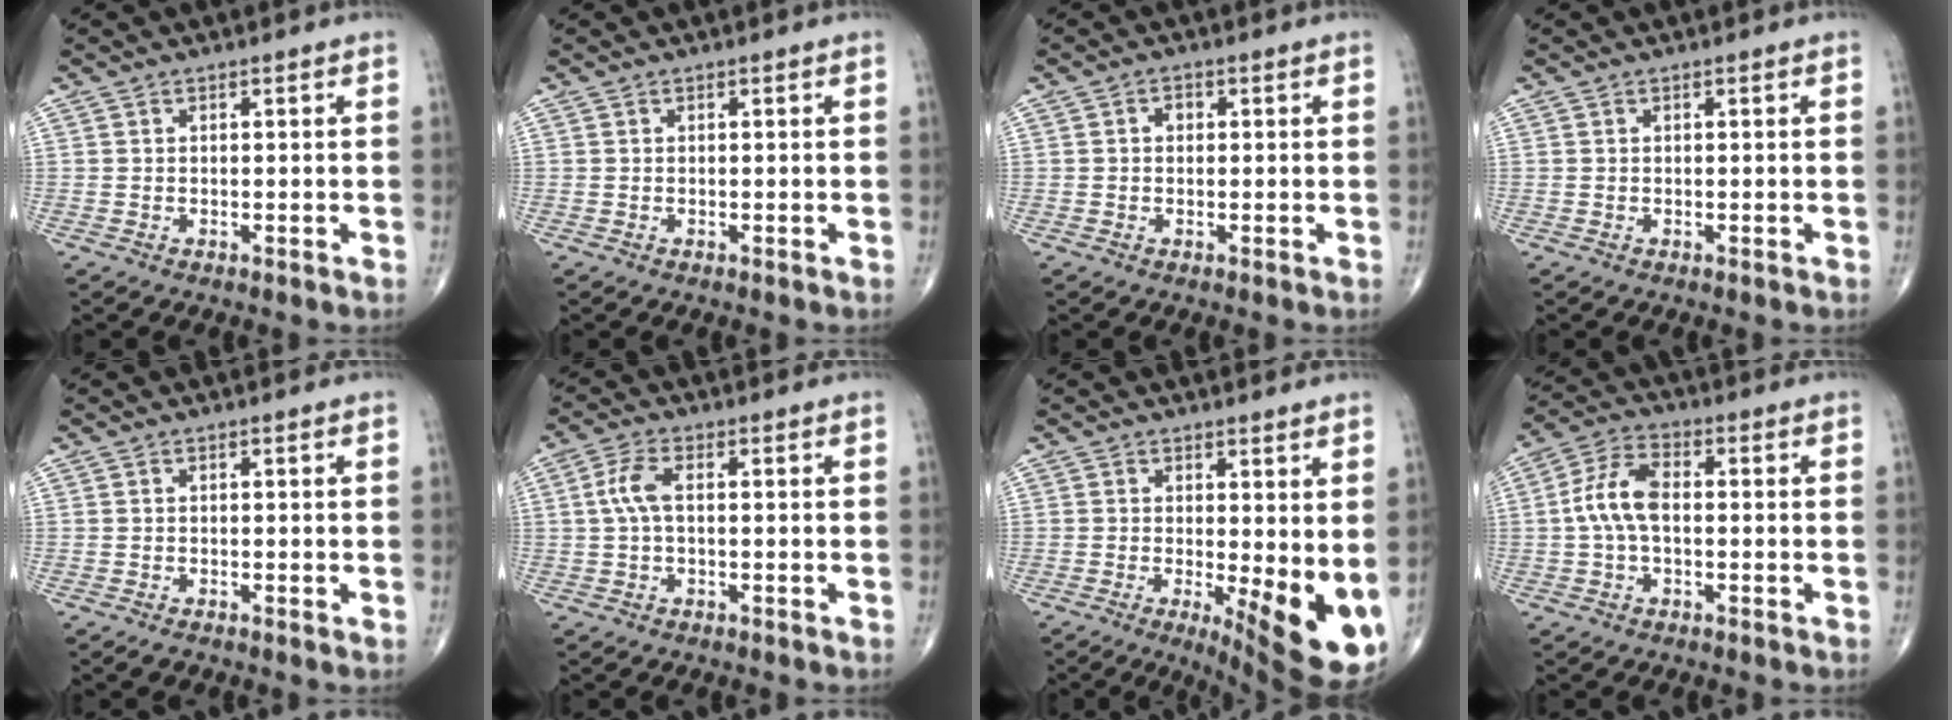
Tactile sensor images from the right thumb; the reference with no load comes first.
{"total": 0.0}
{"total": 1.6, "force": [0.2, 1.3, 1.0], "torque": [-0.009, 0.006, -0.001]}
{"total": 0.0}
{"total": 1.0, "force": [-0.6, 0.4, 0.8], "torque": [-0.018, -0.005, -0.013]}
{"total": 4.4, "force": [0.3, 1.9, 4.0], "torque": [-0.101, 0.011, 0.003]}
{"total": 13.4, "force": [-1.1, 4.6, 12.5], "torque": [-0.166, -0.029, -0.002]}
{"total": 8.0, "force": [-0.3, 4.4, 6.8], "torque": [-0.141, 0.026, -0.013]}